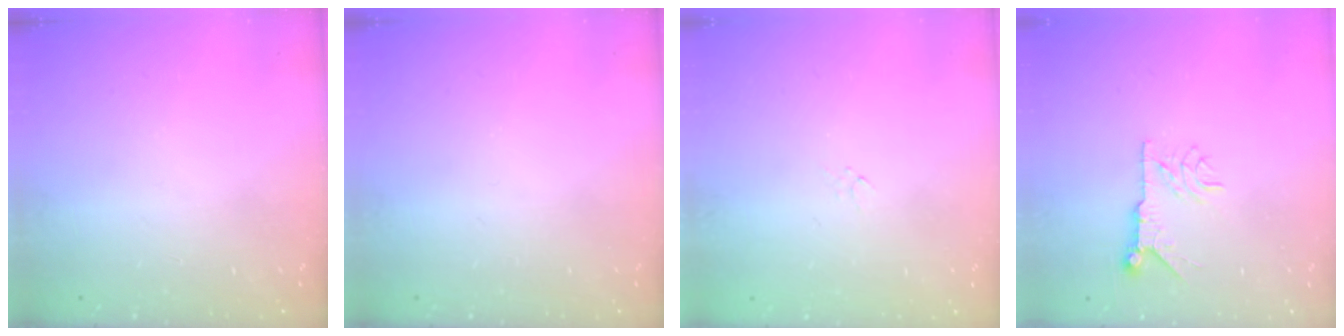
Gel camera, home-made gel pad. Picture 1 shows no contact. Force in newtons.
{"total": 0.0}
{"total": 0.0}
{"total": 7.3, "press": 7.3, "slide": 0.7}